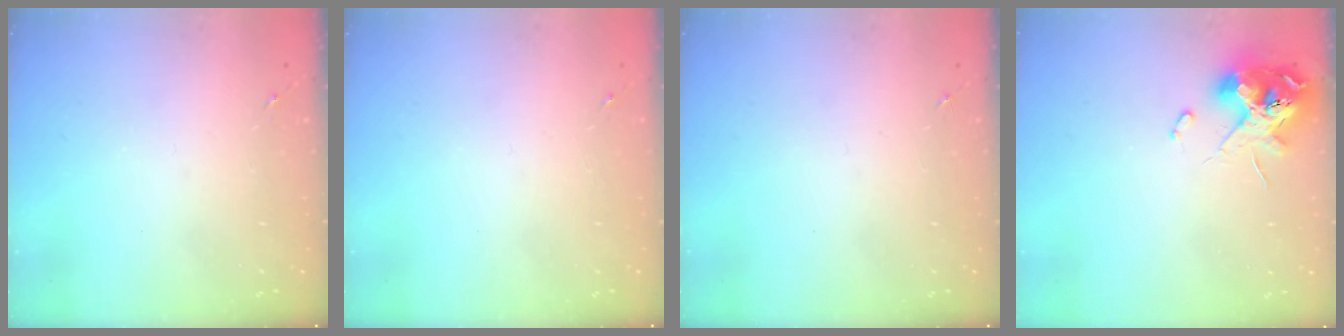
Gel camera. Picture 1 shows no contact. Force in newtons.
{"total": 0.0}
{"total": 0.0}
{"total": 11.9, "press": 11.8, "slide": 1.5}